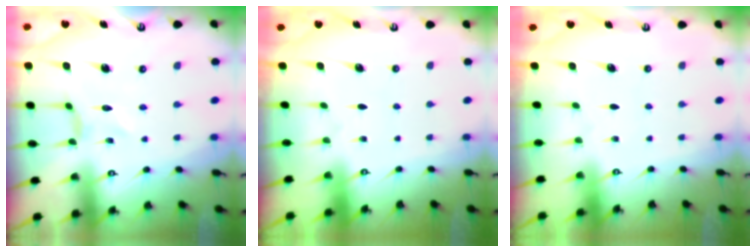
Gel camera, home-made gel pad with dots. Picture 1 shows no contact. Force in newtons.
{"total": 0.0}
{"total": 0.0}